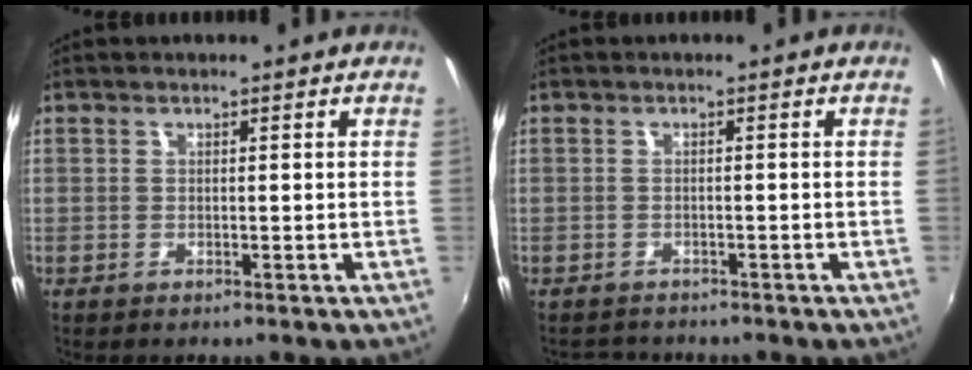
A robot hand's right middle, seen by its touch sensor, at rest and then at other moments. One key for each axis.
{"total": 3.3, "fx": -3.1, "fy": 1.0, "fz": 0.4, "tx": -0.017, "ty": -0.006, "tz": -0.051}